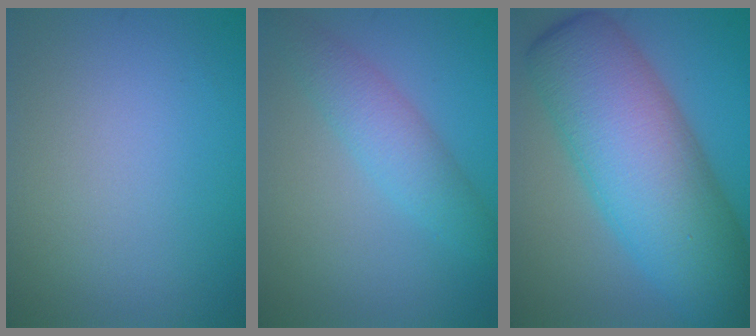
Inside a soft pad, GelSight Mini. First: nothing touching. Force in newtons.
{"total": 3.2, "press": 3.2, "slide": 0.0}
{"total": 12.4, "press": 12.4, "slide": 0.2}